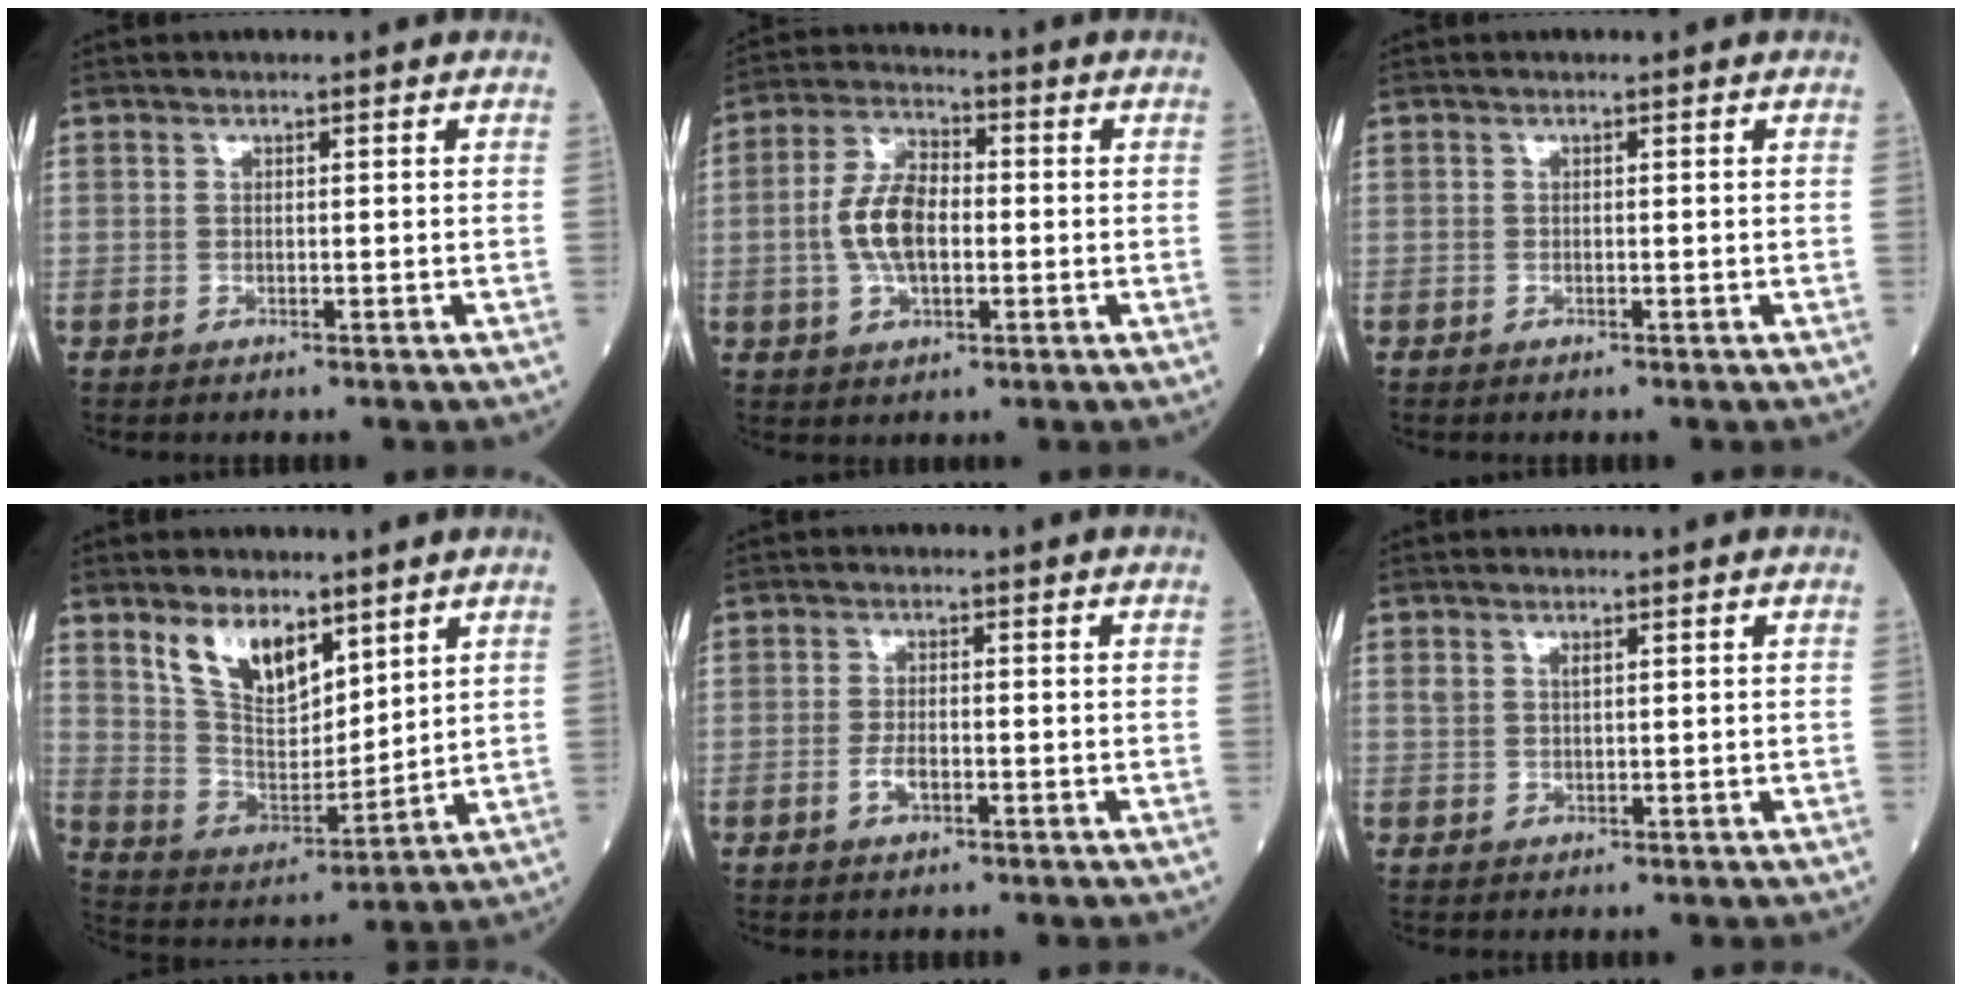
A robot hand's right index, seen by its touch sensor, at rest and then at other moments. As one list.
[{"total": 8.5, "force": [-0.7, 4.3, 7.3], "torque": [-0.156, 0.013, -0.015]}, {"total": 0.0}, {"total": 10.0, "force": [6.5, 4.5, 6.1], "torque": [-0.117, 0.001, 0.134]}, {"total": 2.2, "force": [-0.8, 0.8, 1.8], "torque": [-0.036, 0.002, -0.013]}, {"total": 1.6, "force": [0.9, 0.9, 1.0], "torque": [-0.022, 0.006, 0.021]}]